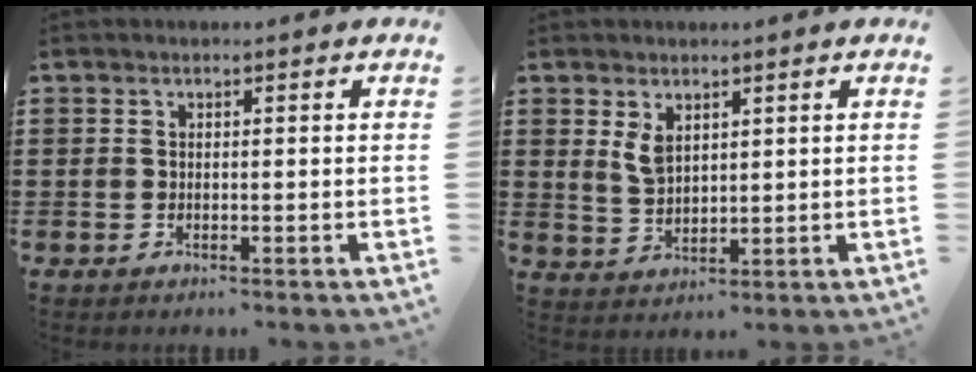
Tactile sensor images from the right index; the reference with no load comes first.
{"total": 3.5, "force": [1.9, 2.0, 2.1], "torque": [-0.049, 0.005, 0.036]}